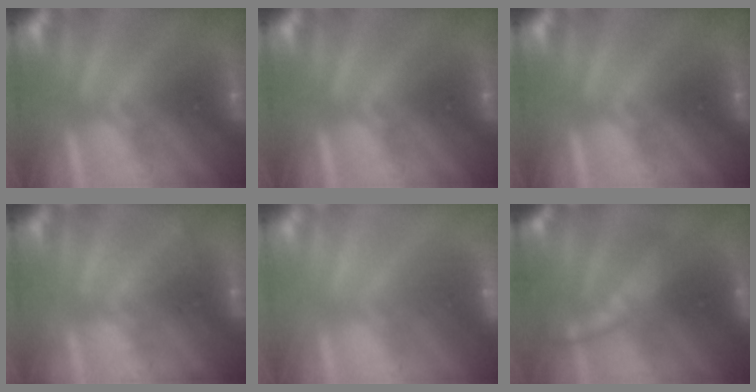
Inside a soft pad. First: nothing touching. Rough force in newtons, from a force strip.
{"total": 0.0}
{"total": 0.0}
{"total": 2.0}
{"total": 9.3}
{"total": 7.4}